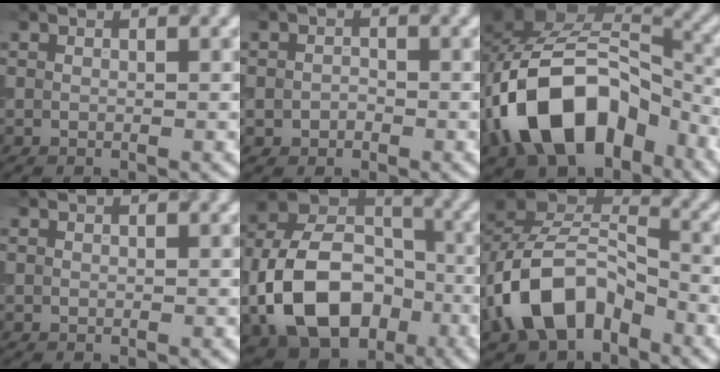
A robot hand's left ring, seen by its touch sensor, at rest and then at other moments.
{"total": 1.4, "force": [-0.4, 1.2, 0.7], "torque": [-0.006, -0.002, -0.011]}
{"total": 12.8, "force": [-5.4, 8.0, 8.5], "torque": [-0.142, 0.012, -0.102]}
{"total": 0.0}
{"total": 12.9, "force": [-4.0, 8.9, 8.4], "torque": [-0.171, -0.003, -0.081]}
{"total": 8.8, "force": [-4.0, 5.3, 5.8], "torque": [-0.106, 0.008, -0.079]}